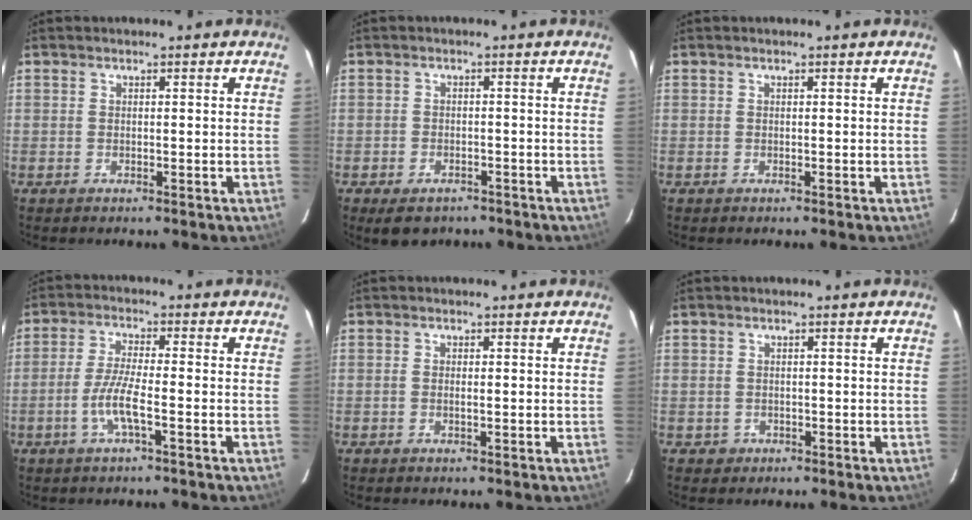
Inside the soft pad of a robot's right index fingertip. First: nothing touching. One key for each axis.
{"total": 5.8, "fx": -4.1, "fy": 3.3, "fz": 2.4, "tx": -0.052, "ty": -0.005, "tz": -0.054}
{"total": 0.0}
{"total": 5.9, "fx": -2.3, "fy": 0.2, "fz": 5.4, "tx": -0.113, "ty": -0.001, "tz": -0.046}
{"total": 0.7, "fx": -0.1, "fy": 0.1, "fz": 0.7, "tx": -0.015, "ty": 0.002, "tz": -0.003}
{"total": 1.8, "fx": -0.4, "fy": 1.7, "fz": 0.1, "tx": -0.002, "ty": 0.003, "tz": -0.002}